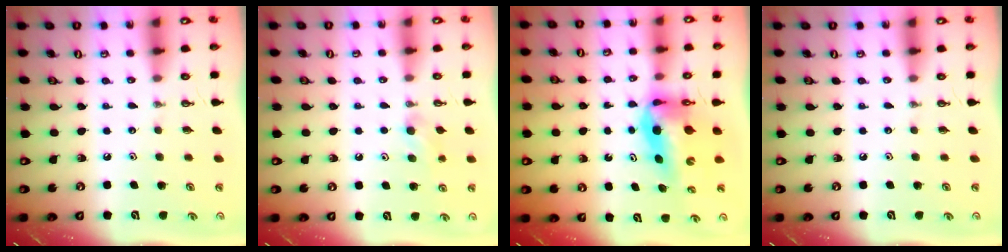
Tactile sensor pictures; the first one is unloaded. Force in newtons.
{"total": 6.8, "press": 6.7, "slide": 0.8}
{"total": 9.0, "press": 8.6, "slide": 2.5}
{"total": 0.0}